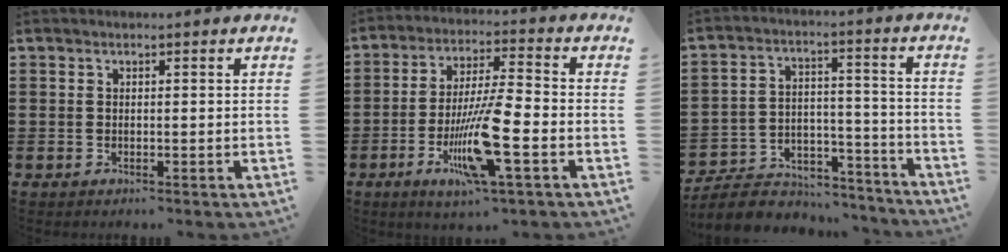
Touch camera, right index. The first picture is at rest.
{"total": 11.5, "force": [-4.0, 1.8, 10.6], "torque": [-0.213, -0.008, -0.076]}
{"total": 7.2, "force": [-6.6, 2.2, 1.6], "torque": [-0.041, 0.017, -0.132]}